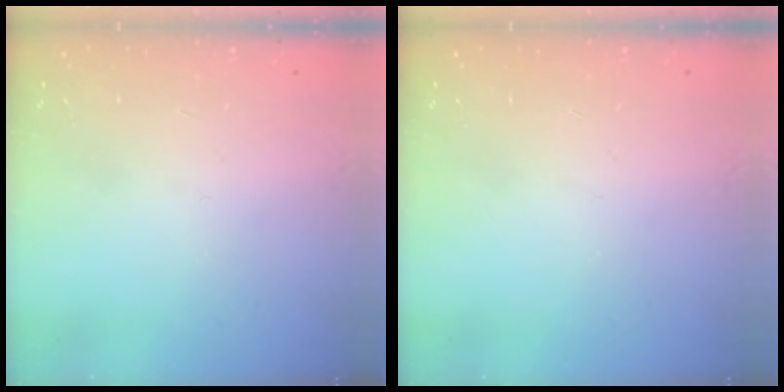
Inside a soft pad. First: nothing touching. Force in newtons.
{"total": 0.0}